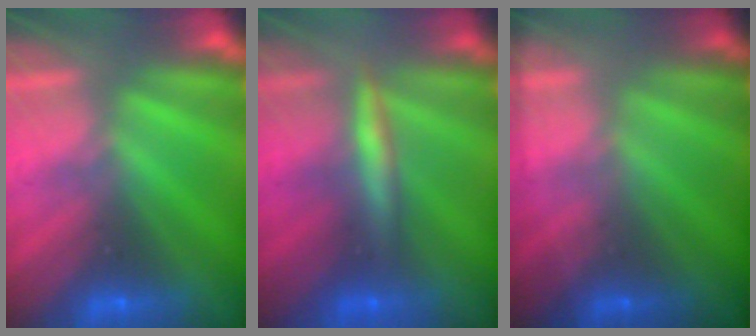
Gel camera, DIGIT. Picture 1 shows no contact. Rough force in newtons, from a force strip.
{"total": 2.6}
{"total": 1.8}